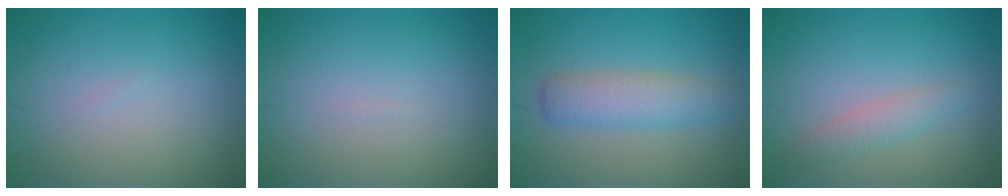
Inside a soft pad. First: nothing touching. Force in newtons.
{"total": 0.0}
{"total": 3.7, "press": 3.7, "slide": 0.1}
{"total": 1.9, "press": 1.9, "slide": 0.1}